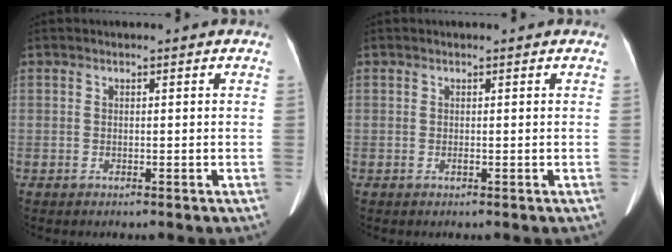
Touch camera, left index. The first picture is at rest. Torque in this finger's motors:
{"motor_torque": [0.30, 0.07, 0.03, 0.00]}